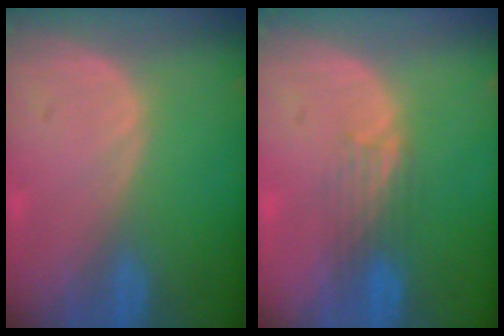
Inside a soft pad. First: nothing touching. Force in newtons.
{"total": 3.7, "press": 3.2, "slide": 1.8}